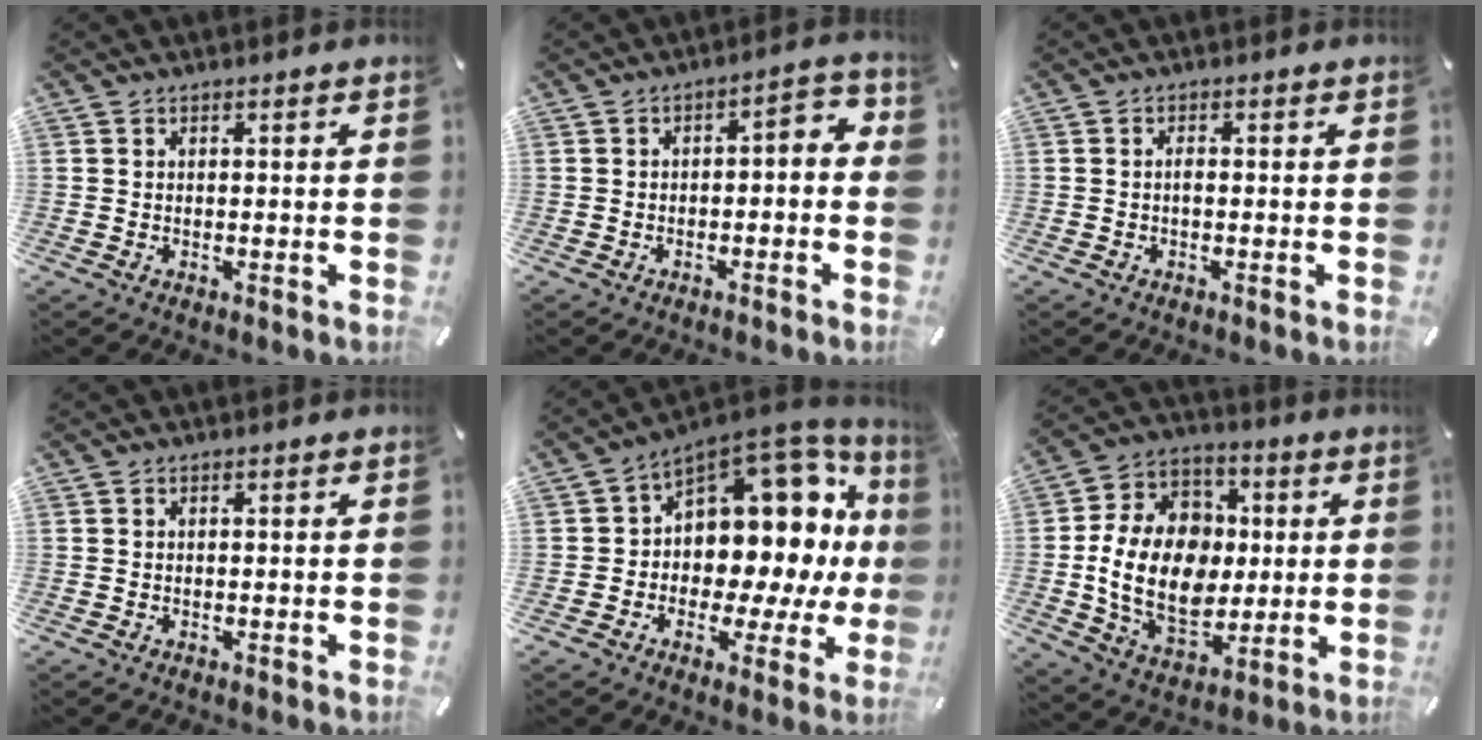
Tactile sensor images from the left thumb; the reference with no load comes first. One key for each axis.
{"total": 4.5, "fx": -2.2, "fy": 2.2, "fz": 3.2, "tx": -0.048, "ty": 0.014, "tz": -0.046}
{"total": 1.2, "fx": -0.2, "fy": 0.4, "fz": 1.1, "tx": -0.023, "ty": 0.000, "tz": -0.005}
{"total": 0.0}
{"total": 12.1, "fx": 4.0, "fy": 8.9, "fz": 7.3, "tx": -0.076, "ty": -0.073, "tz": 0.060}
{"total": 19.0, "fx": -0.7, "fy": 14.9, "fz": 11.8, "tx": -0.245, "ty": 0.002, "tz": -0.010}